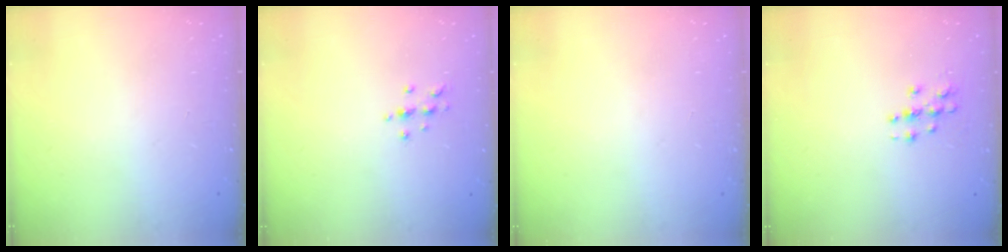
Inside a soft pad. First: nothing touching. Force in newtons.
{"total": 4.7, "press": 4.7, "slide": 0.6}
{"total": 0.0}
{"total": 4.3, "press": 4.3, "slide": 0.6}